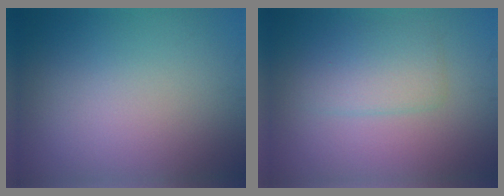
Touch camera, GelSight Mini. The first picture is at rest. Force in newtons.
{"total": 3.0, "press": 3.0, "slide": 0.1}